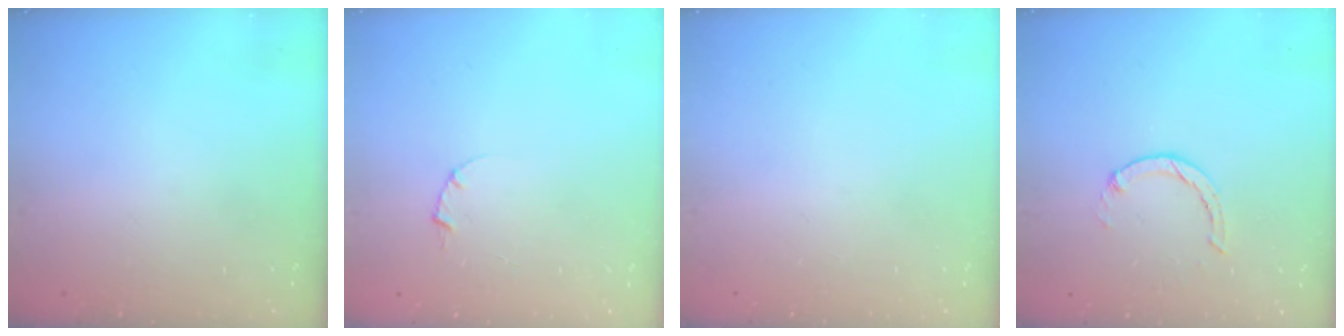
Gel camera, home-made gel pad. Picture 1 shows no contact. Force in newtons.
{"total": 1.0, "press": 1.0, "slide": 0.3}
{"total": 0.0}
{"total": 1.0, "press": 0.9, "slide": 0.3}